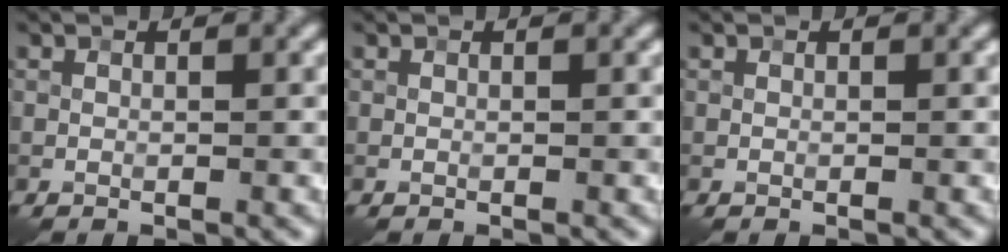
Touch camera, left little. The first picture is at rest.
{"total": 0.0}
{"total": 0.0}